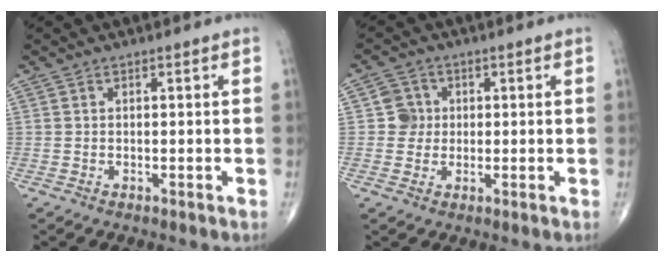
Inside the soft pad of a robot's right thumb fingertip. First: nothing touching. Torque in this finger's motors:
{"motor_torque": [0.04, 0.43, 0.33, 0.13, 0.01]}